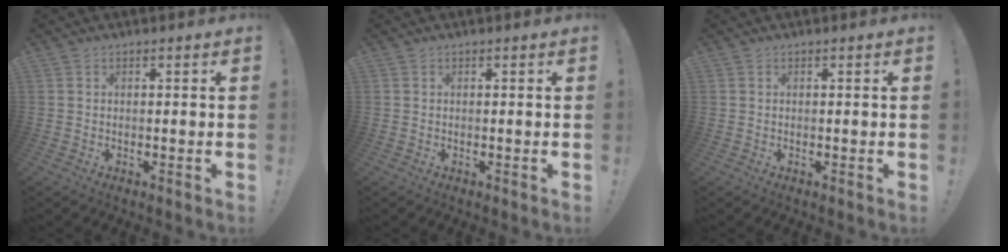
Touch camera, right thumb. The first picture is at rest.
{"total": 0.0}
{"total": 0.0}